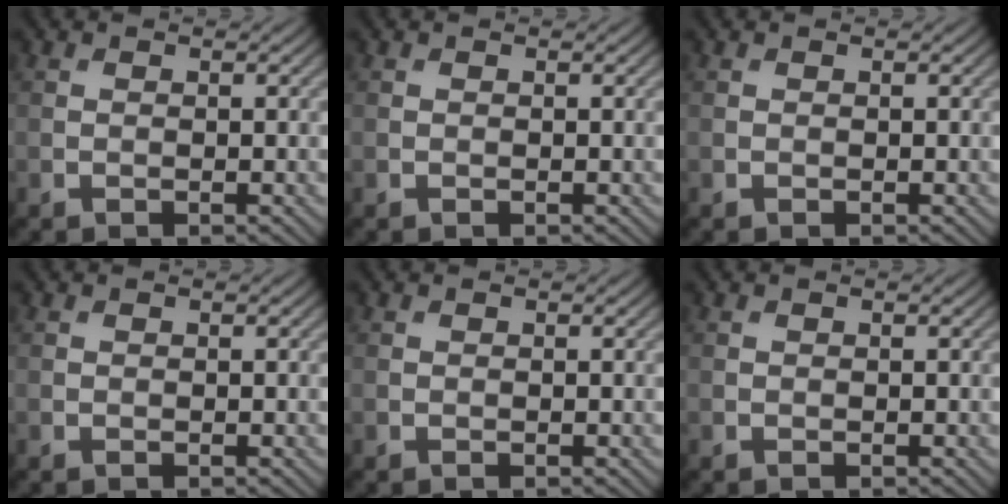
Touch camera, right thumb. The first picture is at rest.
{"total": 0.0}
{"total": 0.0}
{"total": 0.0}
{"total": 0.0}
{"total": 0.0}